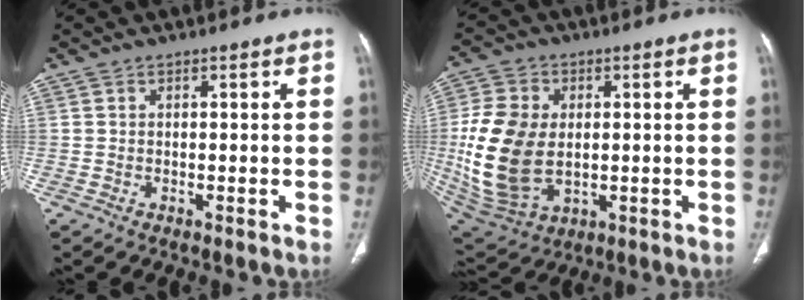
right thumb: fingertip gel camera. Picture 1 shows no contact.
{"total": 18.6, "force": [-0.1, 12.5, 13.8], "torque": [-0.278, -0.013, 0.016]}